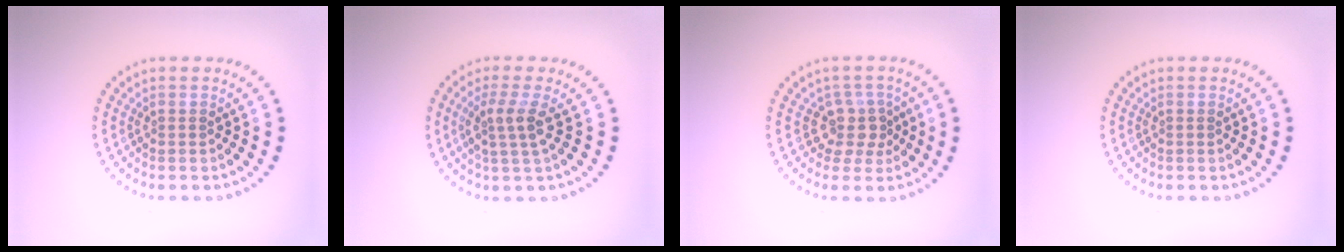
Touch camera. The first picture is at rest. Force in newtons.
{"total": 2.7, "press": 2.0, "slide": 1.8}
{"total": 2.8, "press": 2.1, "slide": 1.8}
{"total": 0.0}